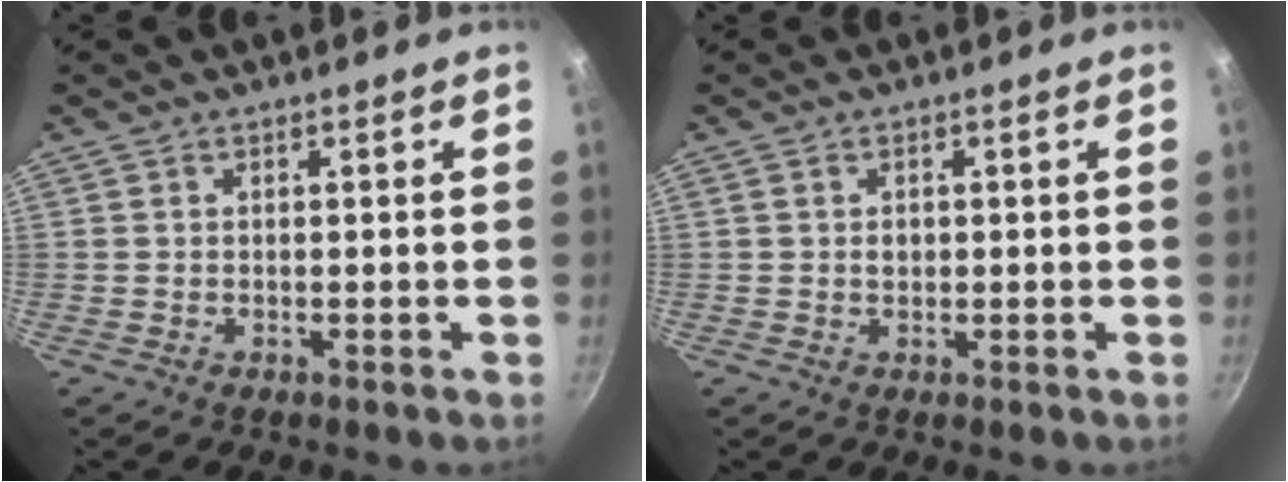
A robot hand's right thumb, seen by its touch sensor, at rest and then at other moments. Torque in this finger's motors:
{"motor_torque": [-0.38, 0.13, 0.38, -0.21, 0.00]}